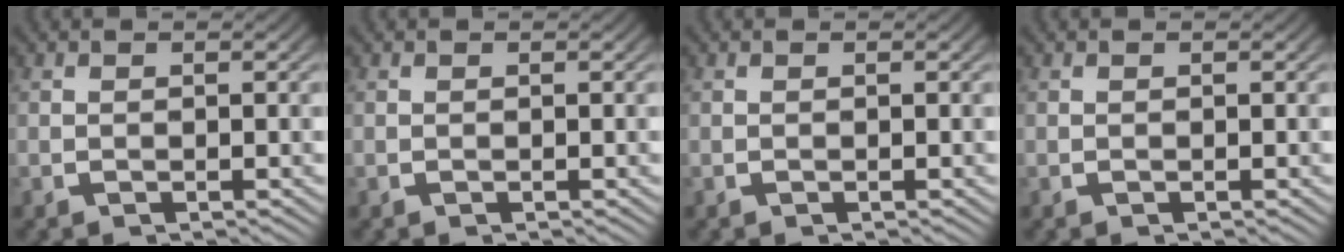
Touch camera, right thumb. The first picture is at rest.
{"total": 0.0}
{"total": 0.0}
{"total": 0.0}